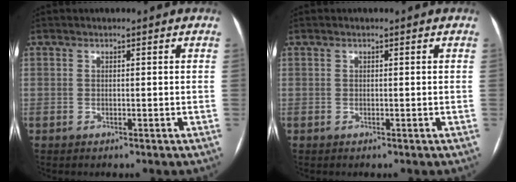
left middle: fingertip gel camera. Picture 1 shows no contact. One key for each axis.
{"total": 0.0}